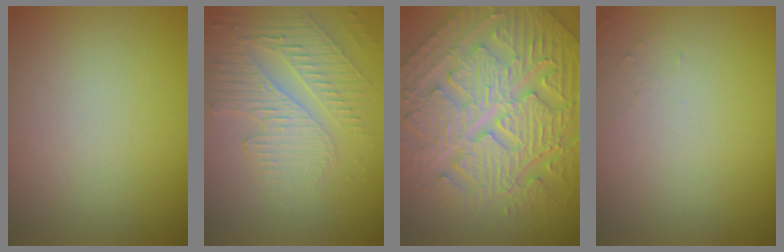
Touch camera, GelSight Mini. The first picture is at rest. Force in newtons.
{"total": 3.9, "press": 3.5, "slide": 1.7}
{"total": 9.2, "press": 7.5, "slide": 5.4}
{"total": 0.6, "press": 0.6, "slide": 0.1}